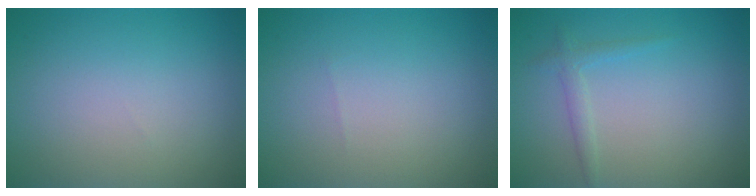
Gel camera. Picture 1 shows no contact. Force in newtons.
{"total": 0.0}
{"total": 1.3, "press": 1.3, "slide": 0.0}